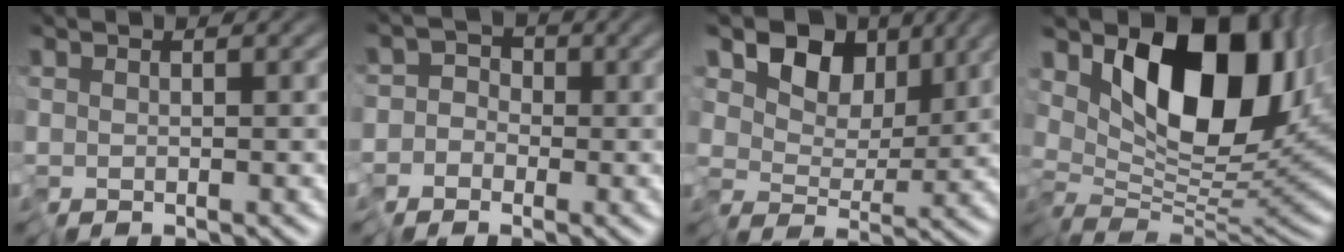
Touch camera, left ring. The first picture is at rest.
{"total": 3.2, "force": [-2.1, 2.4, 0.3], "torque": [0.023, 0.011, -0.049]}
{"total": 6.5, "force": [3.2, 4.2, 3.8], "torque": [-0.064, -0.003, 0.042]}
{"total": 11.5, "force": [4.1, 5.9, 8.9], "torque": [-0.128, -0.011, 0.072]}